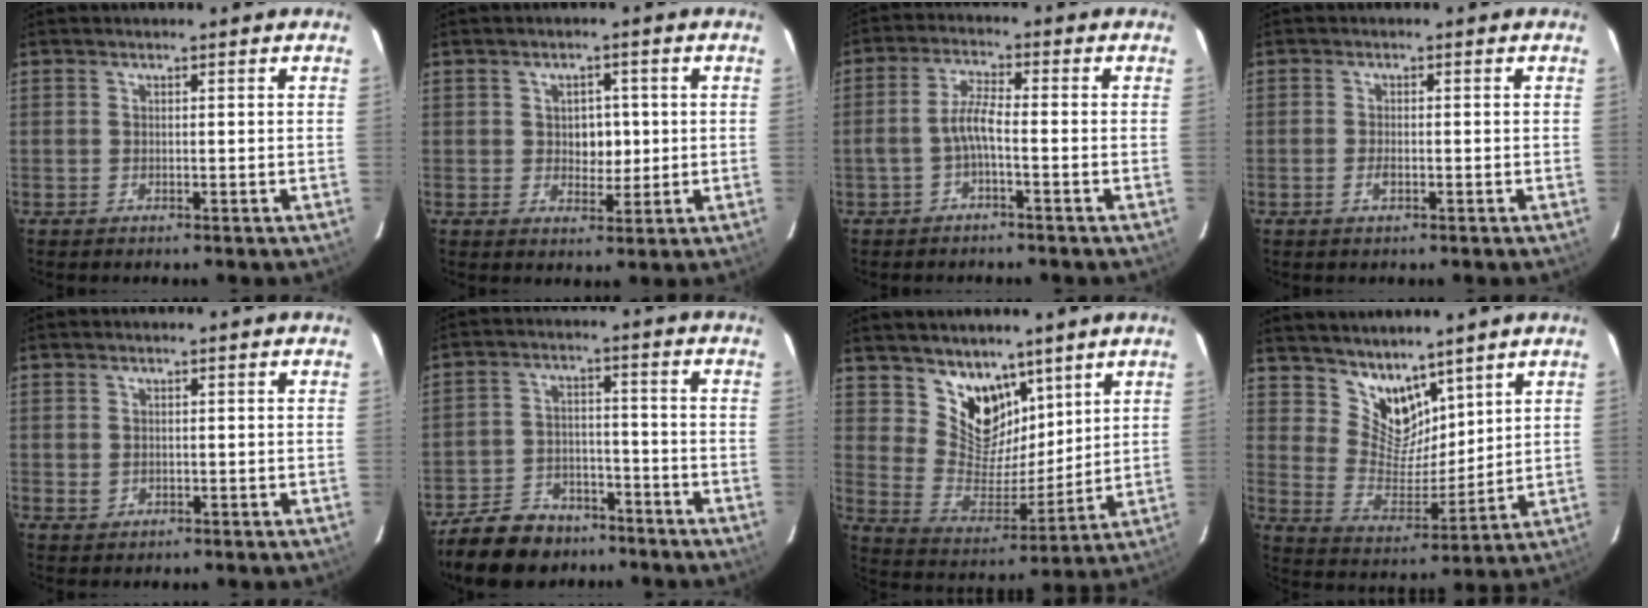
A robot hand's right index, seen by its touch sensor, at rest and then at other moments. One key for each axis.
{"total": 4.2, "fx": 0.3, "fy": 3.3, "fz": 2.6, "tx": -0.038, "ty": 0.006, "tz": 0.007}
{"total": 3.8, "fx": -1.7, "fy": 0.4, "fz": 3.4, "tx": -0.077, "ty": 0.012, "tz": -0.033}
{"total": 1.8, "fx": -0.8, "fy": 0.8, "fz": 1.4, "tx": -0.029, "ty": 0.000, "tz": -0.014}
{"total": 1.5, "fx": -0.1, "fy": 1.3, "fz": 0.6, "tx": -0.009, "ty": 0.002, "tz": 0.001}
{"total": 14.4, "fx": -11.3, "fy": 7.3, "fz": 5.2, "tx": -0.140, "ty": 0.009, "tz": -0.170}
{"total": 11.7, "fx": 7.9, "fy": 7.3, "fz": 4.4, "tx": -0.078, "ty": -0.010, "tz": 0.158}
{"total": 9.7, "fx": 7.7, "fy": 5.0, "fz": 3.3, "tx": -0.056, "ty": -0.003, "tz": 0.156}